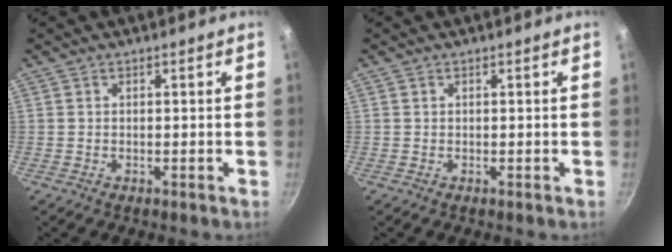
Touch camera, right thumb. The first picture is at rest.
{"total": 0.0}